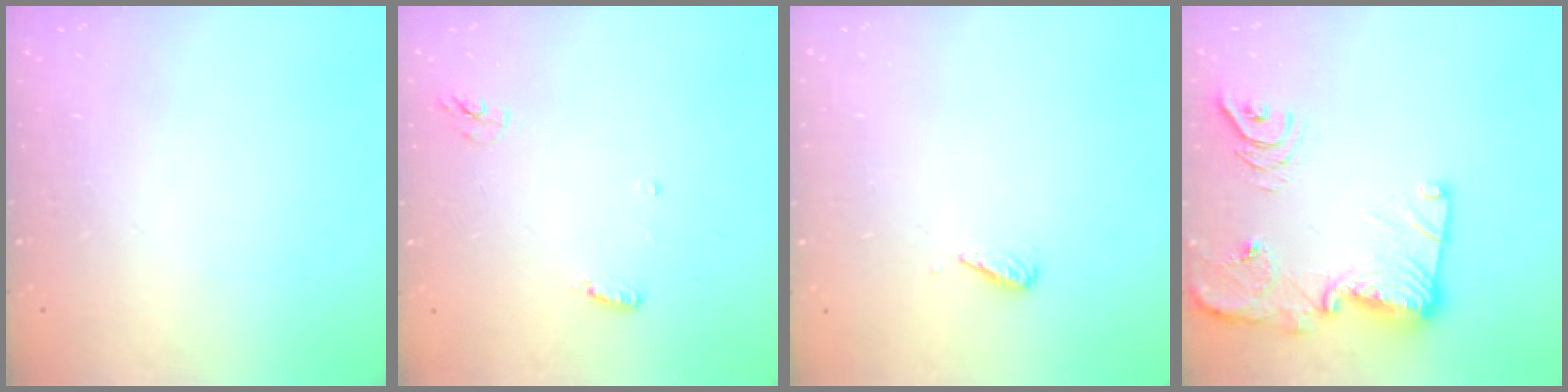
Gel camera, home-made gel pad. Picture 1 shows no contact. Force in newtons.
{"total": 5.4, "press": 5.3, "slide": 1.1}
{"total": 3.0, "press": 2.9, "slide": 0.6}
{"total": 18.6, "press": 18.6, "slide": 1.1}